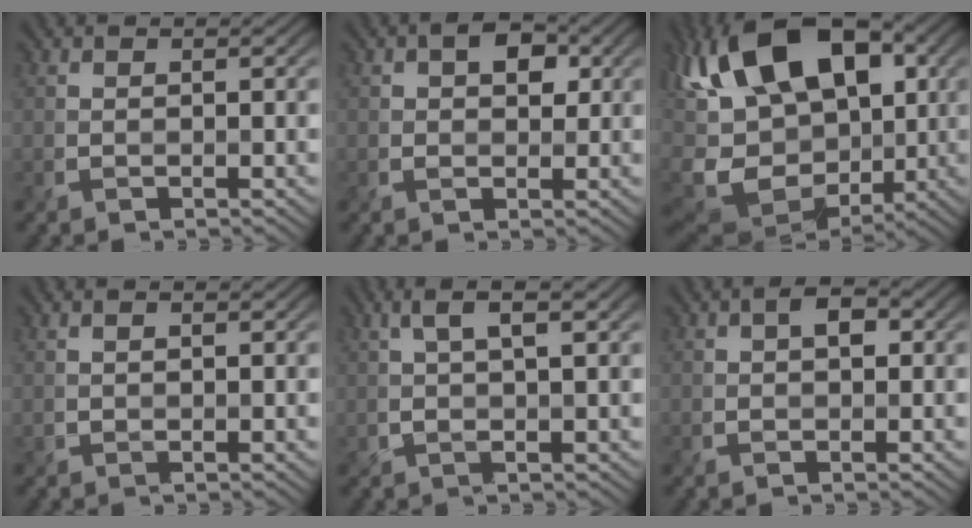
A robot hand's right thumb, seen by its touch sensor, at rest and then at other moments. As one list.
[{"total": 3.7, "force": [1.1, 2.6, 2.4], "torque": [-0.037, 0.005, 0.008]}, {"total": 19.6, "force": [1.8, 12.9, 14.6], "torque": [-0.309, 0.008, 0.039]}, {"total": 0.7, "force": [0.3, 0.2, 0.6], "torque": [-0.016, 0.003, 0.005]}, {"total": 4.4, "force": [1.4, 0.8, 4.1], "torque": [-0.087, 0.010, 0.023]}, {"total": 2.5, "force": [0.4, 1.5, 2.0], "torque": [-0.034, 0.007, 0.001]}]